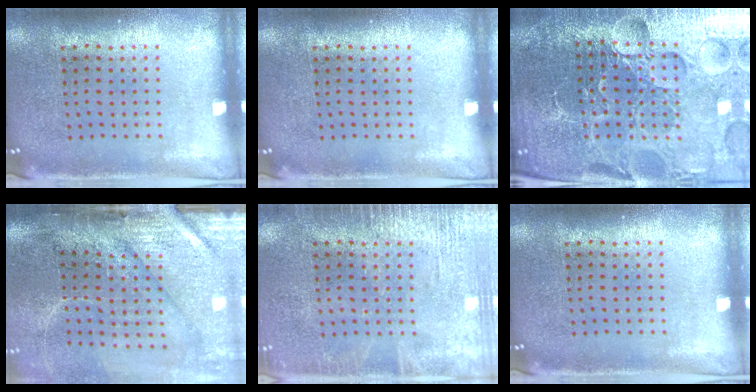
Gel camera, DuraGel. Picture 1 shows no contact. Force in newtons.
{"total": 0.0}
{"total": 6.9, "press": 6.0, "slide": 3.2}
{"total": 4.2, "press": 3.6, "slide": 2.3}
{"total": 2.6, "press": 2.5, "slide": 0.3}
{"total": 0.0}